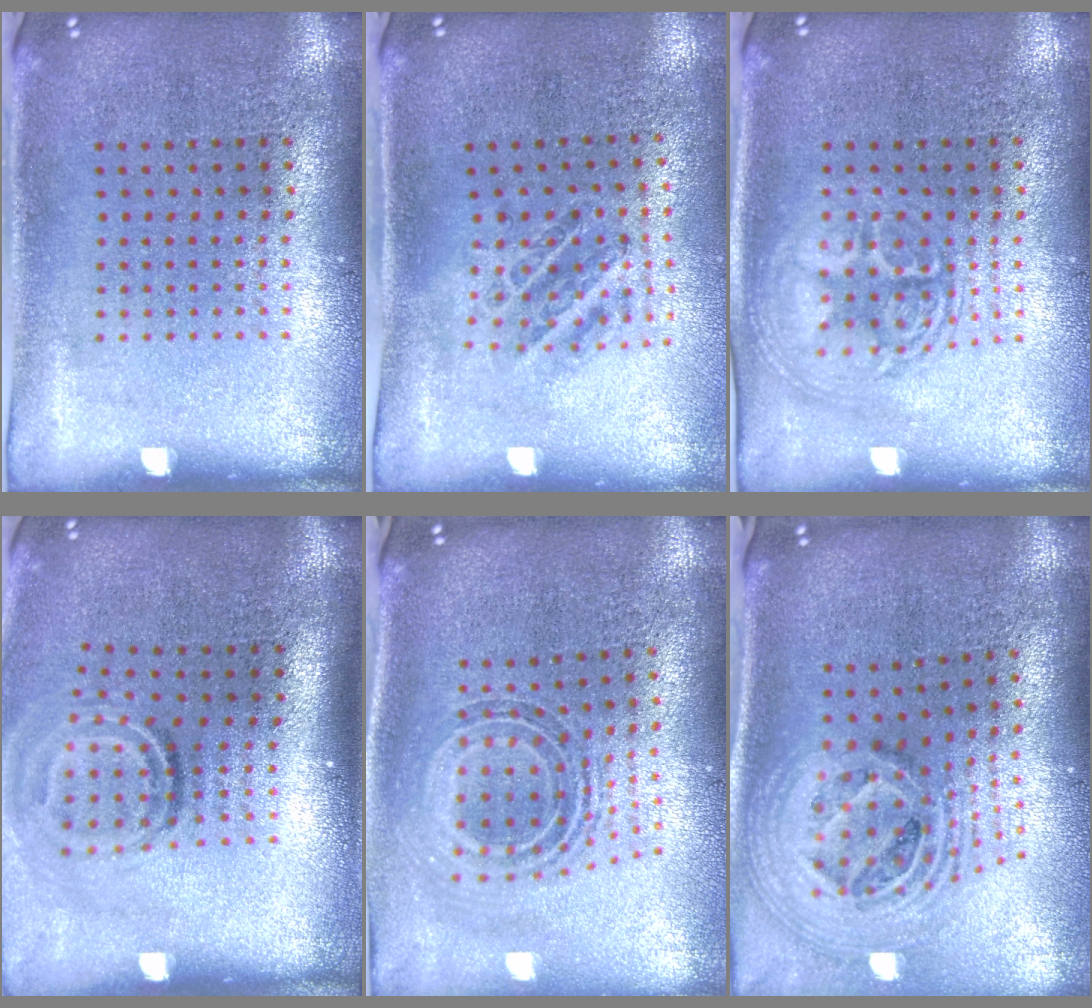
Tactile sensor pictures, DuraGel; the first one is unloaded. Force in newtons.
{"total": 1.1, "press": 1.1, "slide": 0.2}
{"total": 2.9, "press": 2.8, "slide": 0.4}
{"total": 1.9, "press": 1.1, "slide": 1.5}
{"total": 1.0, "press": 0.9, "slide": 0.5}
{"total": 2.8, "press": 2.0, "slide": 1.9}